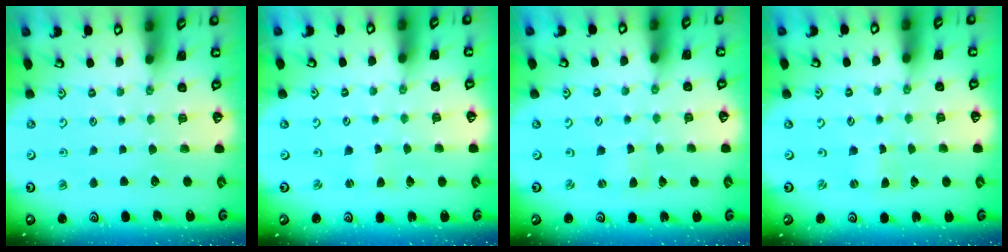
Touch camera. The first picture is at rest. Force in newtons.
{"total": 0.9, "press": 0.9, "slide": 0.1}
{"total": 1.4, "press": 1.4, "slide": 0.2}
{"total": 0.0}